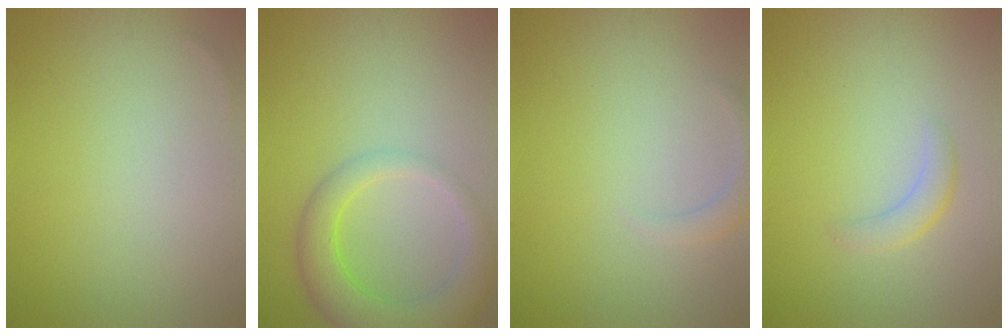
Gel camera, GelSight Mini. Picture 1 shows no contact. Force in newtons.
{"total": 5.5, "press": 5.5, "slide": 0.3}
{"total": 1.6, "press": 1.6, "slide": 0.1}
{"total": 1.8, "press": 1.8, "slide": 0.0}